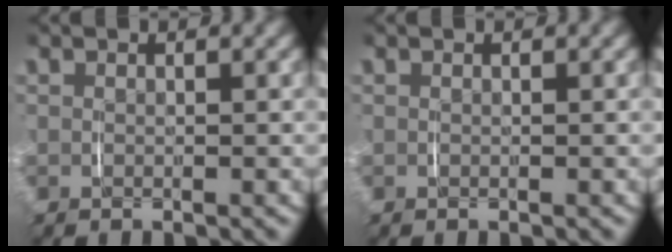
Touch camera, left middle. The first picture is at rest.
{"total": 0.0}